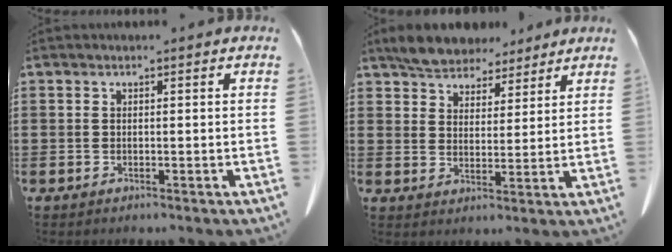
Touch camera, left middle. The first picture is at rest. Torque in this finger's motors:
{"motor_torque": [0.10, -0.07, 0.15, 0.04]}